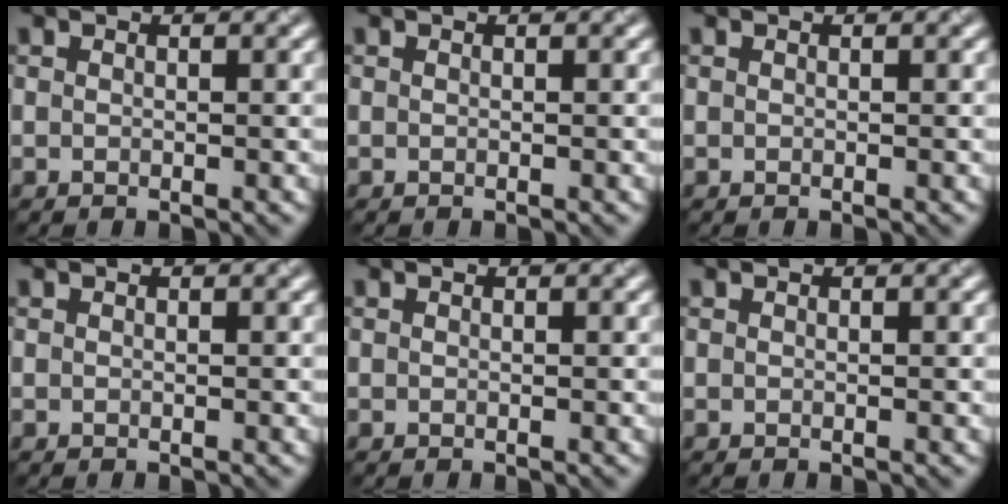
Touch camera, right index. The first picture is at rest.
{"total": 0.0}
{"total": 0.0}
{"total": 0.0}
{"total": 0.0}
{"total": 0.0}